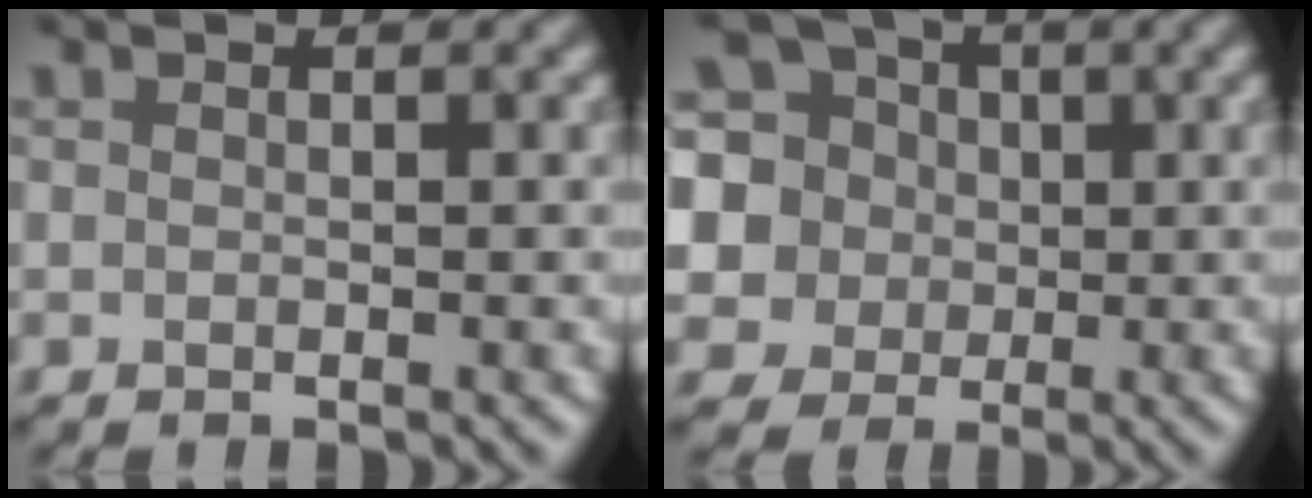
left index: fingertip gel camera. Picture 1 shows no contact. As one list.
[{"total": 10.7, "force": [3.2, 9.3, 4.2], "torque": [-0.118, 0.038, 0.043]}]